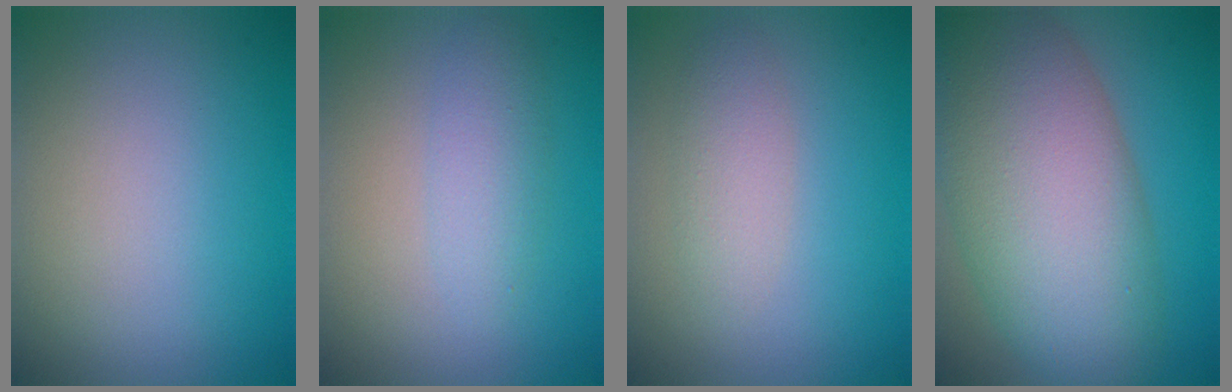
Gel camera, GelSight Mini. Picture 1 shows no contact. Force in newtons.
{"total": 2.4, "press": 2.4, "slide": 0.0}
{"total": 2.3, "press": 2.3, "slide": 0.1}
{"total": 12.6, "press": 12.6, "slide": 0.4}